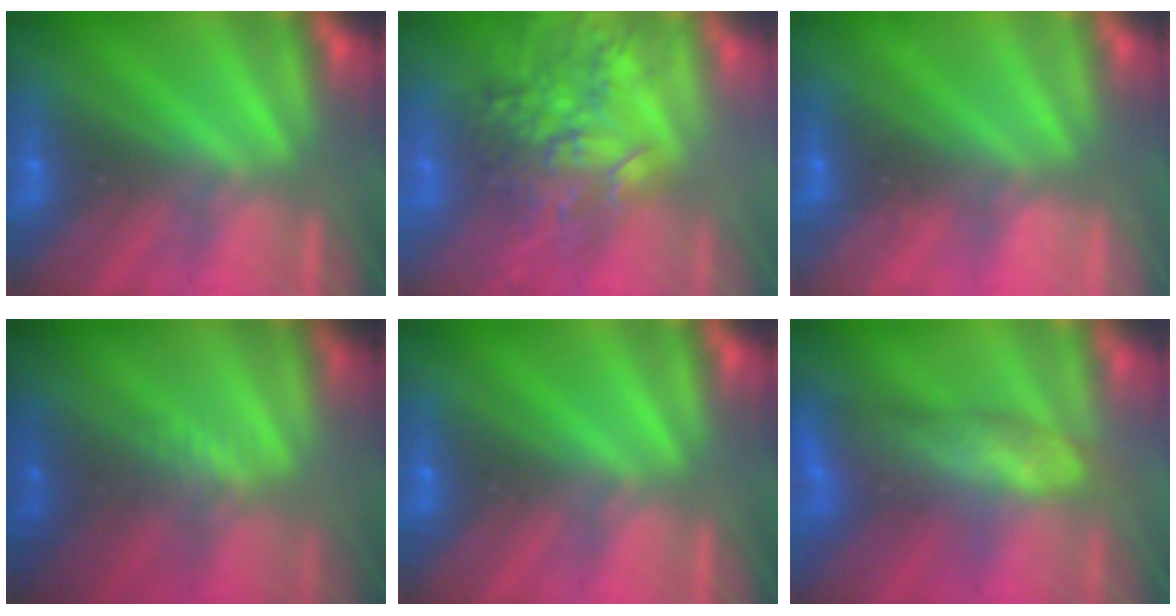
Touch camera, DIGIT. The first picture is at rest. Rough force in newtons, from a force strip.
{"total": 7.2}
{"total": 2.3}
{"total": 2.3}
{"total": 0.0}
{"total": 7.4}